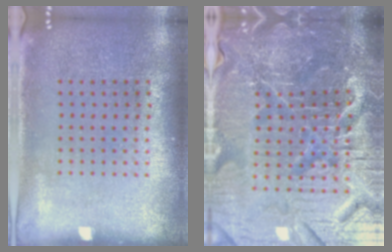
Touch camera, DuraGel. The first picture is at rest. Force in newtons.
{"total": 7.1, "press": 6.3, "slide": 3.2}